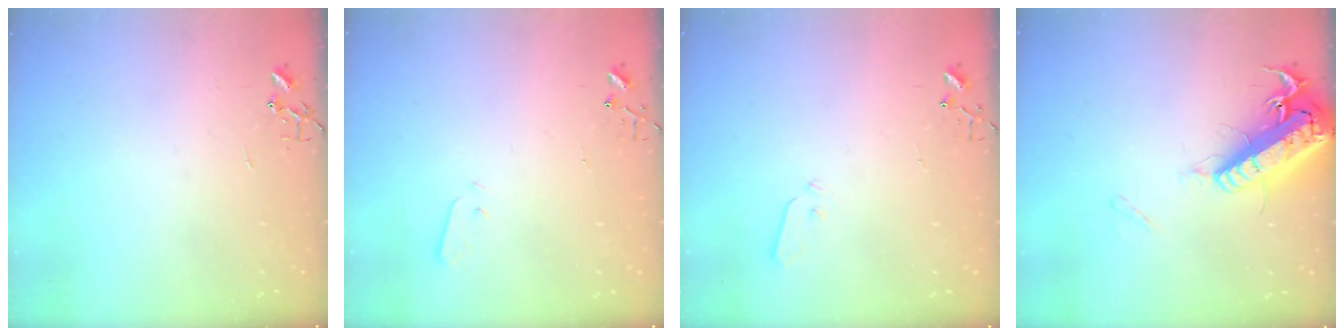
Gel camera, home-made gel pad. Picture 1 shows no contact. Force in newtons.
{"total": 1.9, "press": 1.9, "slide": 0.4}
{"total": 3.6, "press": 3.6, "slide": 0.6}
{"total": 20.1, "press": 19.7, "slide": 3.9}